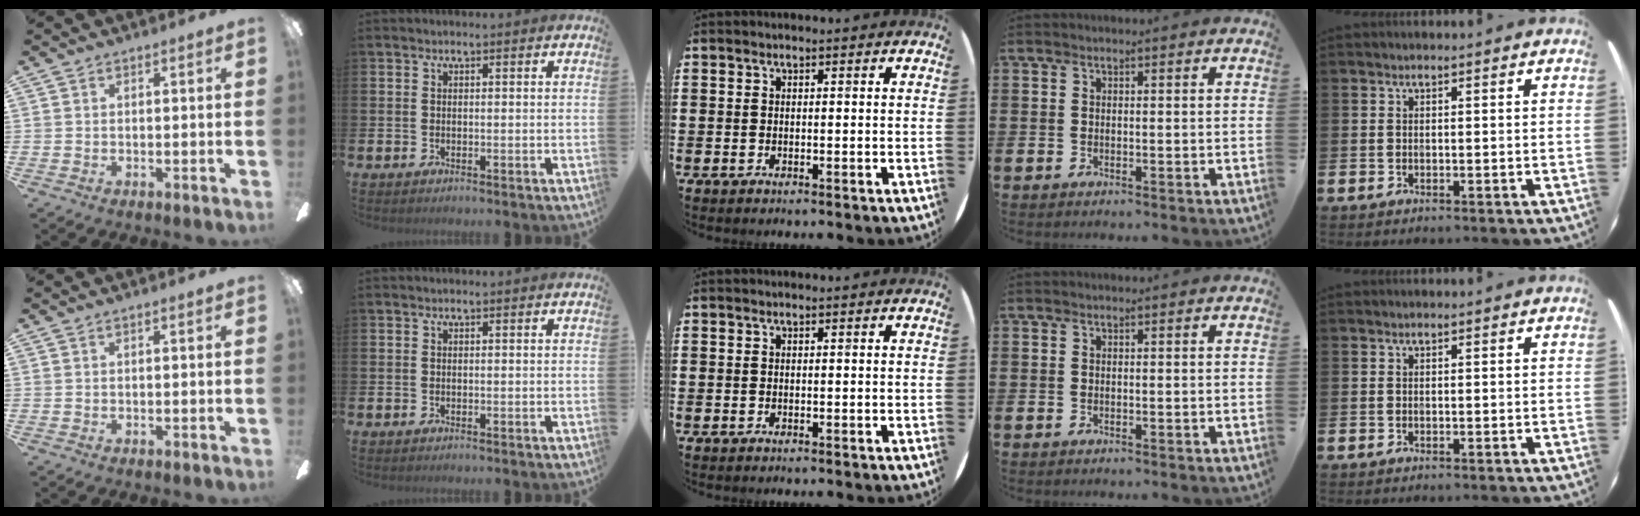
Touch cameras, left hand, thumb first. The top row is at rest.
{}